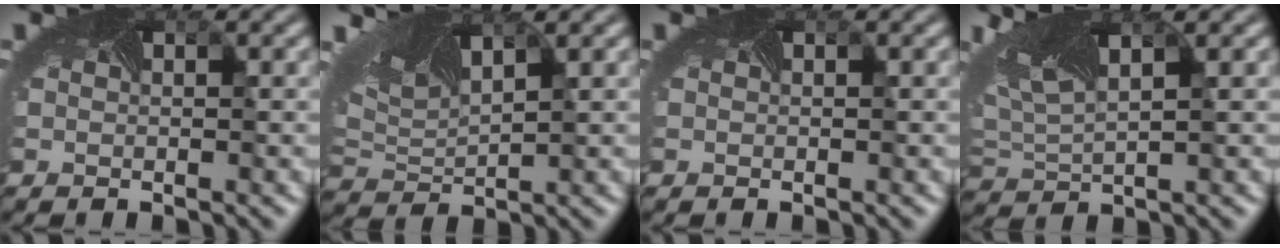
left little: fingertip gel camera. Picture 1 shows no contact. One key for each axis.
{"total": 6.6, "fx": 3.7, "fy": 2.6, "fz": 4.7, "tx": -0.106, "ty": 0.025, "tz": 0.066}
{"total": 0.0}
{"total": 6.4, "fx": 3.0, "fy": 2.6, "fz": 5.1, "tx": -0.100, "ty": 0.017, "tz": 0.052}